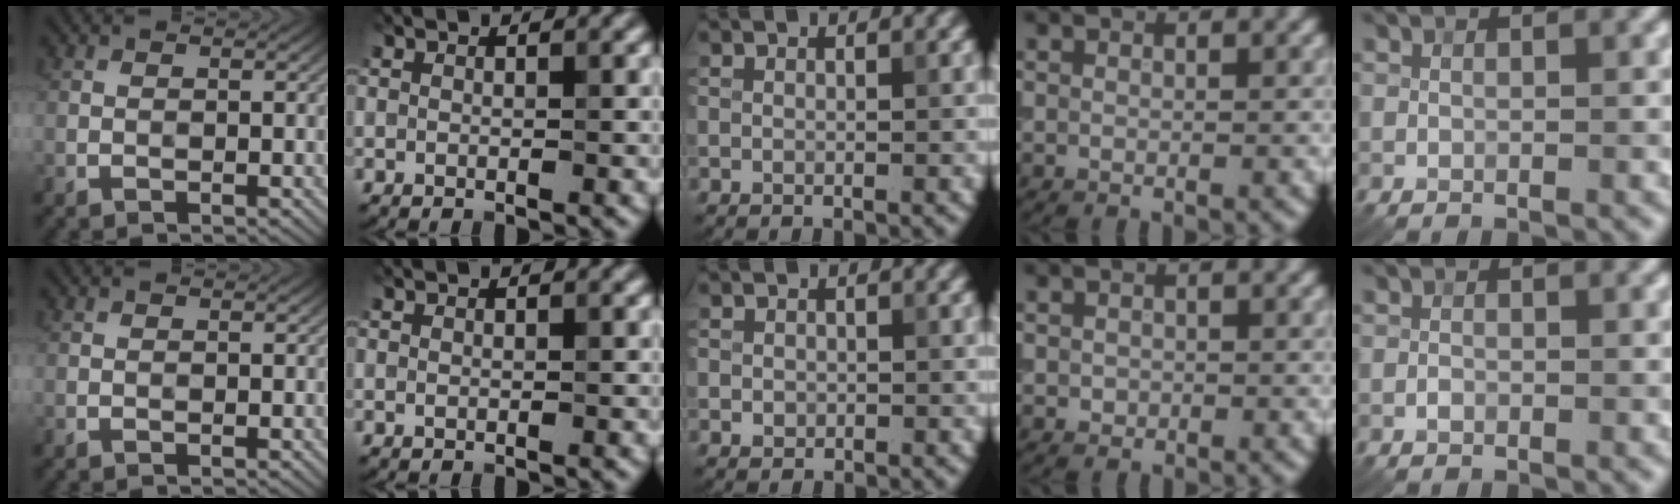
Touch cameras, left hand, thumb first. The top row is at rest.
{"middle": {"total": 0.7, "force": [-0.1, 0.6, 0.2], "torque": [0.001, -0.003, -0.002]}, "ring": {"total": 0.7, "force": [-0.1, 0.6, 0.2], "torque": [0.003, -0.004, -0.003]}, "little": {"total": 0.5, "force": [-0.3, 0.3, 0.3], "torque": [-0.004, 0.001, -0.006]}}